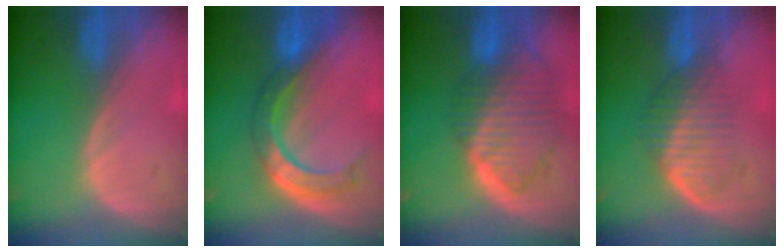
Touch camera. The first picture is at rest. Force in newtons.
{"total": 8.0, "press": 7.2, "slide": 3.6}
{"total": 10.0, "press": 8.6, "slide": 5.1}
{"total": 6.0, "press": 5.7, "slide": 1.6}